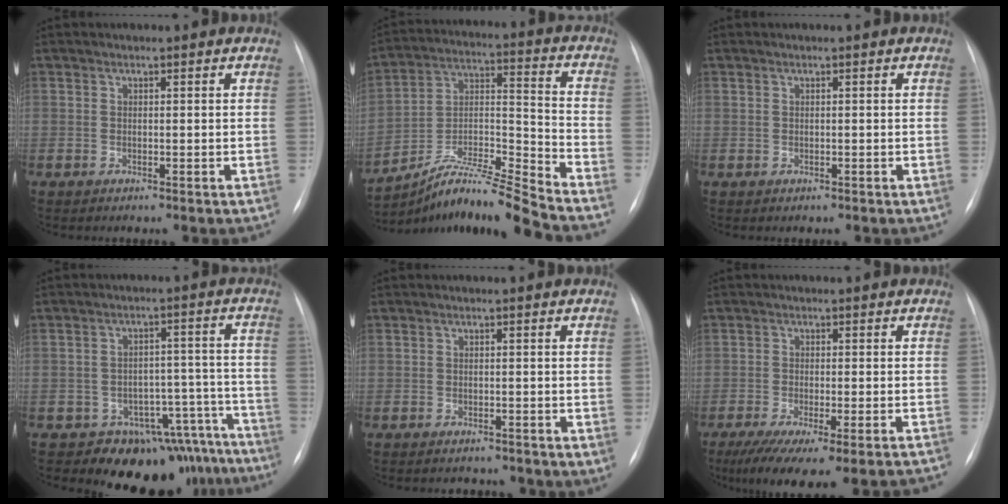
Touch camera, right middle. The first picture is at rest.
{"total": 14.0, "force": [-12.9, -2.3, 4.8], "torque": [-0.077, 0.025, -0.232]}
{"total": 0.0}
{"total": 13.8, "force": [-12.0, 6.8, 0.8], "torque": [0.037, 0.069, -0.151]}
{"total": 1.7, "force": [-1.1, 1.1, 0.7], "torque": [-0.007, 0.000, -0.009]}
{"total": 12.1, "force": [-9.0, 1.7, 7.9], "torque": [-0.112, -0.021, -0.137]}